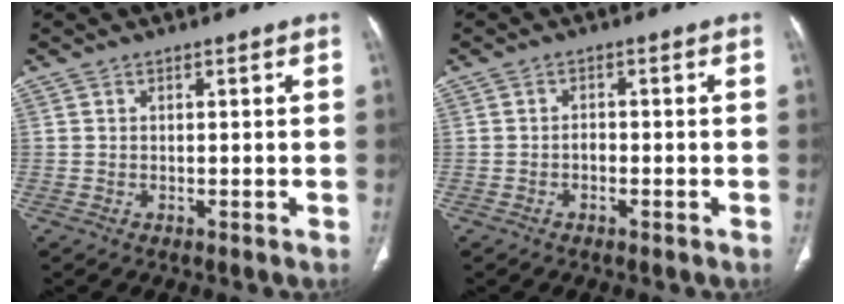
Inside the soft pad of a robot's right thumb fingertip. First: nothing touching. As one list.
[{"total": 1.4, "force": [-0.7, 0.8, 0.9], "torque": [-0.015, 0.006, -0.013]}]